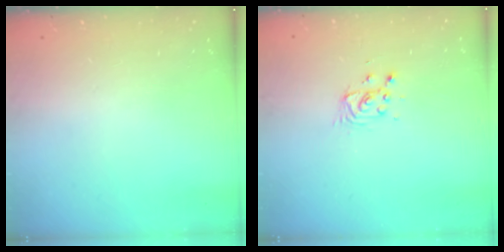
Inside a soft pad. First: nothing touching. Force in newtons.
{"total": 3.5, "press": 3.5, "slide": 0.4}